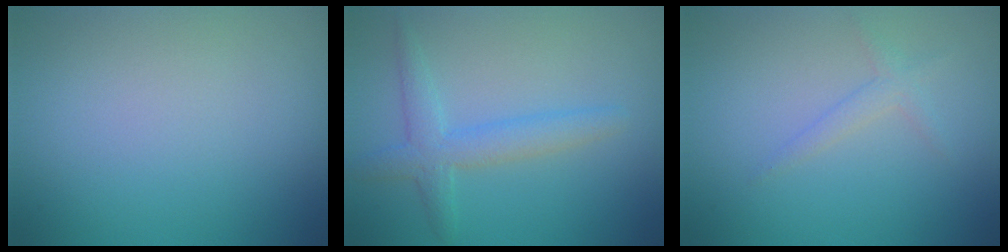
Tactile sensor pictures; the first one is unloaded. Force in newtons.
{"total": 3.0, "press": 3.0, "slide": 0.0}
{"total": 1.3, "press": 1.3, "slide": 0.1}